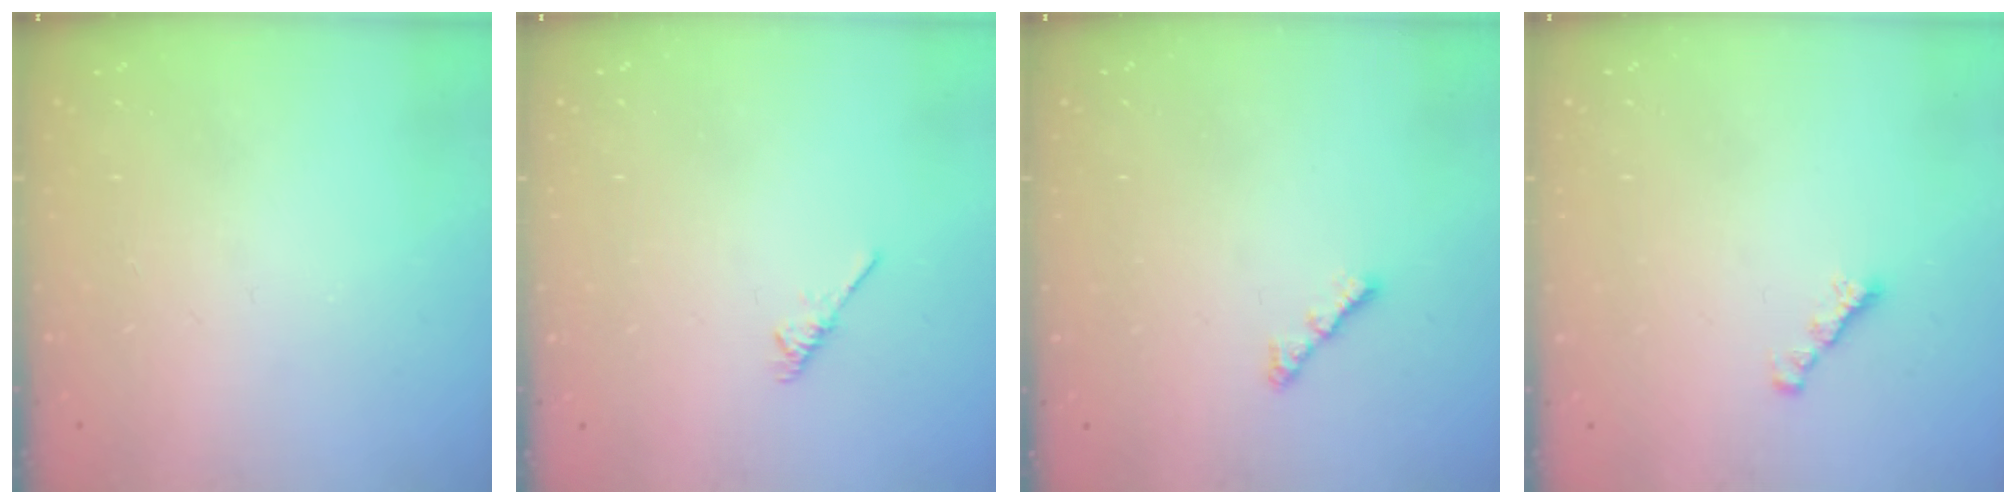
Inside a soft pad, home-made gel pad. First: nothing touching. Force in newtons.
{"total": 1.9, "press": 1.8, "slide": 0.5}
{"total": 3.0, "press": 2.9, "slide": 0.6}
{"total": 1.6, "press": 1.5, "slide": 0.5}